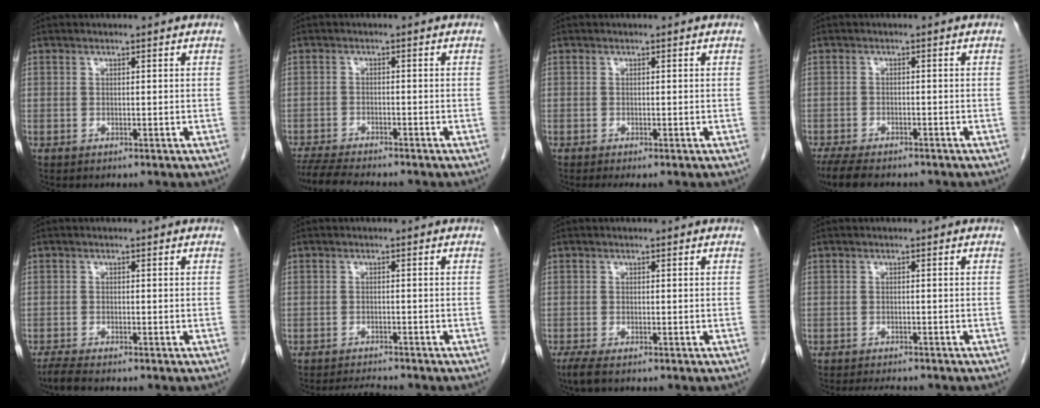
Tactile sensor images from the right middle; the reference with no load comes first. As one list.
[{"total": 7.7, "force": [-6.9, 0.6, 3.3], "torque": [-0.054, -0.019, -0.114]}, {"total": 1.2, "force": [-1.0, 0.0, 0.8], "torque": [-0.011, -0.004, -0.013]}, {"total": 7.8, "force": [-6.3, 2.3, 3.8], "torque": [-0.063, -0.013, -0.095]}, {"total": 2.3, "force": [-2.0, 0.0, 1.2], "torque": [-0.031, -0.008, -0.037]}, {"total": 2.8, "force": [-2.7, -0.1, 0.4], "torque": [-0.011, -0.014, -0.044]}, {"total": 2.4, "force": [-1.7, 0.5, 1.7], "torque": [-0.038, -0.009, -0.030]}, {"total": 4.0, "force": [-3.6, 0.9, 1.5], "torque": [-0.019, -0.006, -0.048]}]